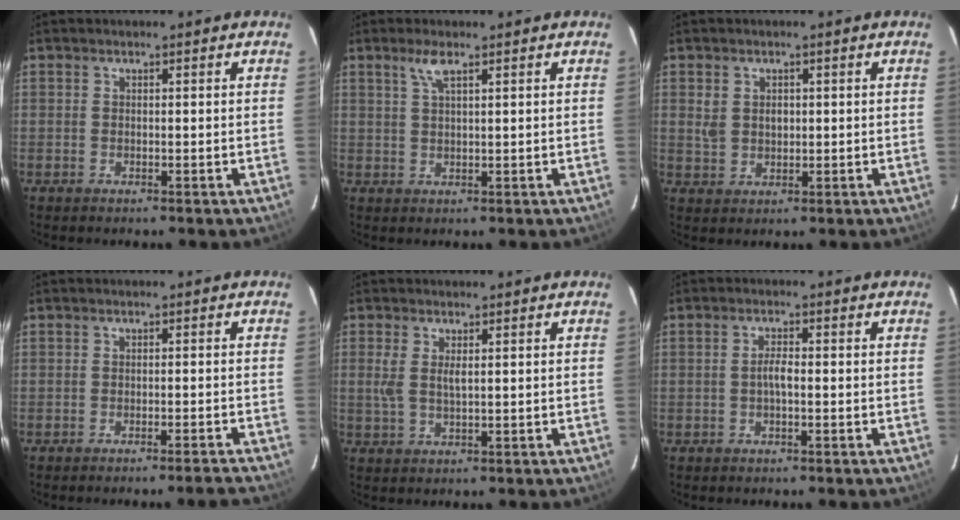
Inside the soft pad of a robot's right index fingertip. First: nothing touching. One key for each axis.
{"total": 2.8, "fx": 1.7, "fy": 0.5, "fz": 2.1, "tx": -0.043, "ty": 0.005, "tz": 0.036}
{"total": 3.7, "fx": 0.9, "fy": 3.1, "fz": 2.0, "tx": -0.035, "ty": 0.005, "tz": 0.023}
{"total": 3.9, "fx": -3.7, "fy": -0.9, "fz": 1.0, "tx": -0.014, "ty": 0.006, "tz": -0.041}
{"total": 3.3, "fx": 0.8, "fy": 1.1, "fz": 3.0, "tx": -0.061, "ty": -0.003, "tz": 0.015}
{"total": 2.1, "fx": -0.5, "fy": 0.4, "fz": 1.9, "tx": -0.038, "ty": 0.005, "tz": -0.011}